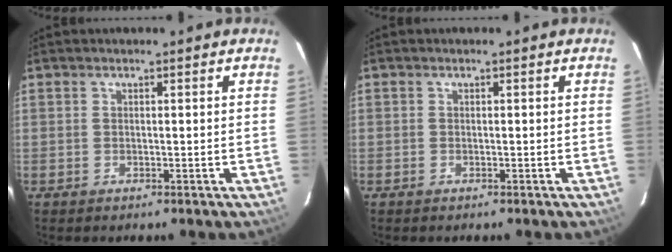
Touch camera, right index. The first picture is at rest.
{"total": 0.6, "force": [-0.4, 0.5, 0.0], "torque": [0.001, 0.002, -0.006]}